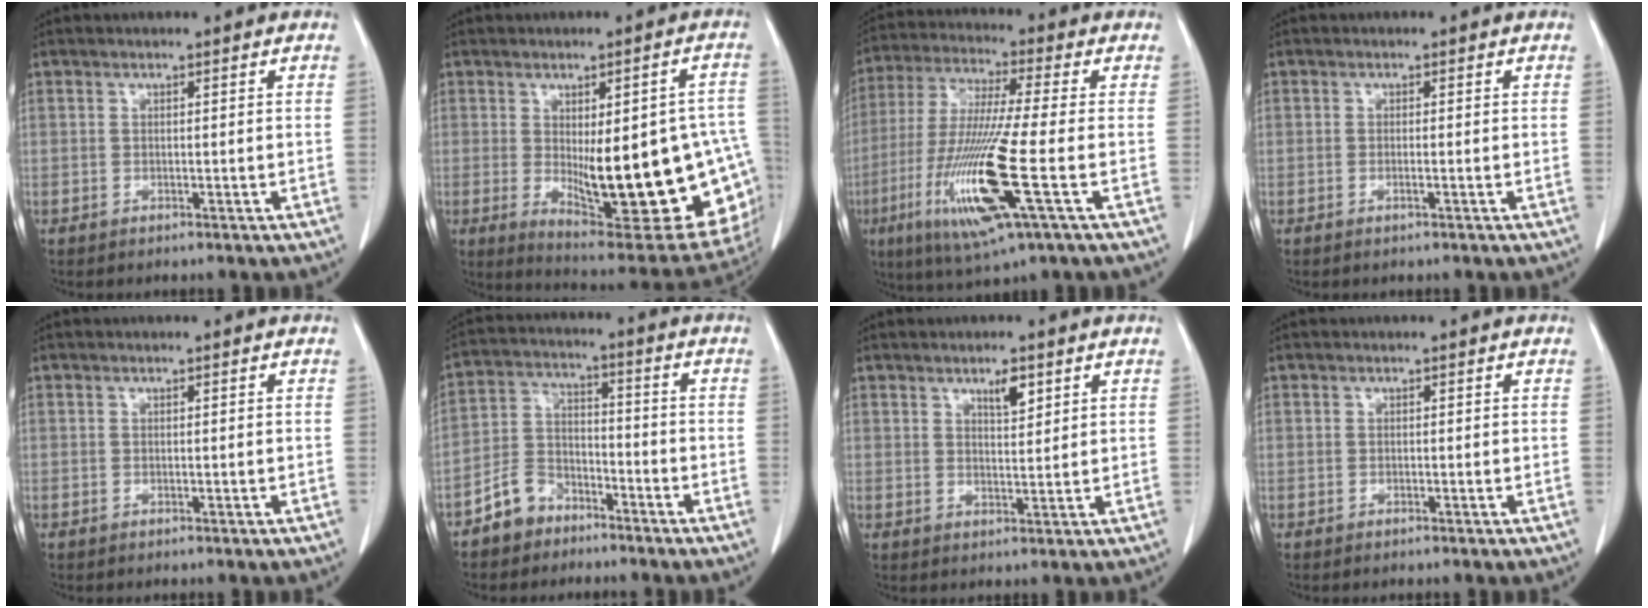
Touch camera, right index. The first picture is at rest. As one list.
[{"total": 23.6, "force": [-3.3, 7.1, 22.2], "torque": [-0.211, 0.002, -0.016]}, {"total": 16.4, "force": [-5.0, 0.3, 15.6], "torque": [-0.325, -0.030, -0.097]}, {"total": 0.8, "force": [-0.3, -0.1, 0.8], "torque": [-0.016, -0.002, -0.004]}, {"total": 0.0}, {"total": 7.0, "force": [-4.9, 4.6, 1.8], "torque": [-0.042, 0.013, -0.094]}, {"total": 3.4, "force": [2.1, 1.0, 2.5], "torque": [-0.043, -0.004, 0.036]}, {"total": 0.0}]